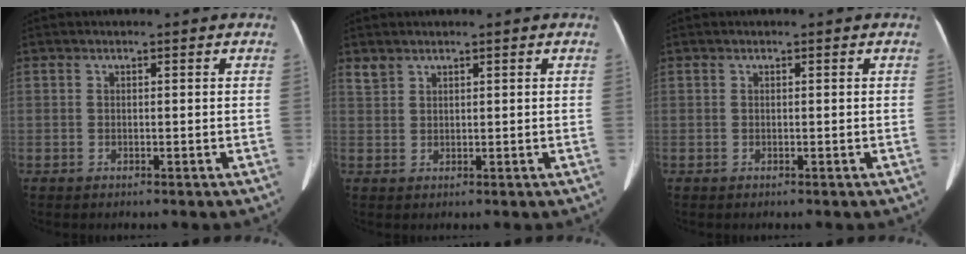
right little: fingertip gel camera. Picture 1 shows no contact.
{"total": 1.2, "force": [1.1, 0.4, 0.0], "torque": [-0.001, 0.006, 0.024]}
{"total": 0.0}